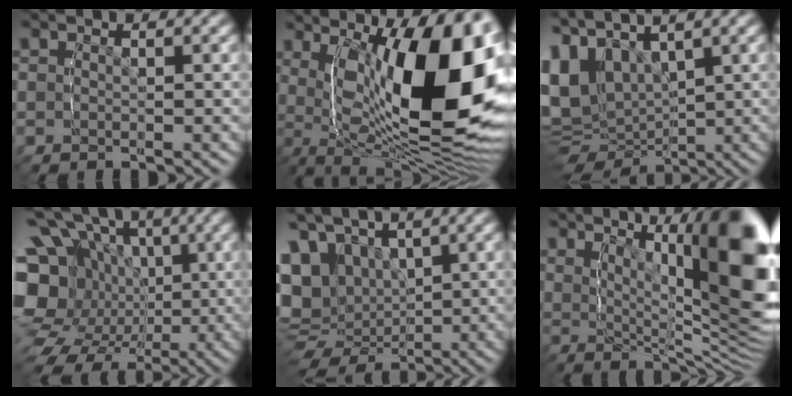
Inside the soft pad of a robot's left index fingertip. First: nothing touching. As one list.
[{"total": 17.9, "force": [-0.5, 9.5, 15.1], "torque": [-0.254, -0.033, 0.010]}, {"total": 10.5, "force": [0.2, 9.1, 5.4], "torque": [-0.155, -0.032, 0.007]}, {"total": 14.6, "force": [-1.0, 12.7, 7.0], "torque": [-0.135, -0.051, -0.015]}, {"total": 11.4, "force": [-0.5, 10.3, 5.0], "torque": [-0.134, -0.040, 0.000]}, {"total": 14.4, "force": [3.4, 6.4, 12.5], "torque": [-0.134, 0.001, 0.047]}]